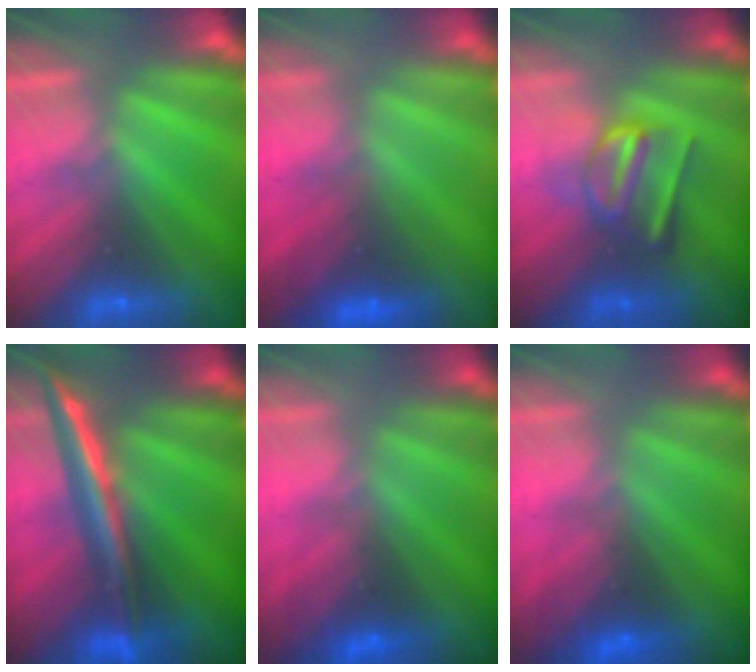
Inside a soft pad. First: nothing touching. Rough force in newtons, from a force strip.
{"total": 2.9}
{"total": 3.1}
{"total": 2.8}
{"total": 2.9}
{"total": 2.9}